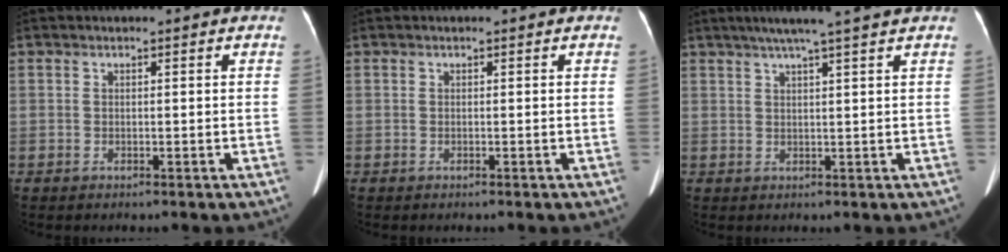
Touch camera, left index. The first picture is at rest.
{"total": 0.0}
{"total": 7.4, "force": [5.6, -1.1, 4.7], "torque": [-0.071, 0.020, 0.079]}